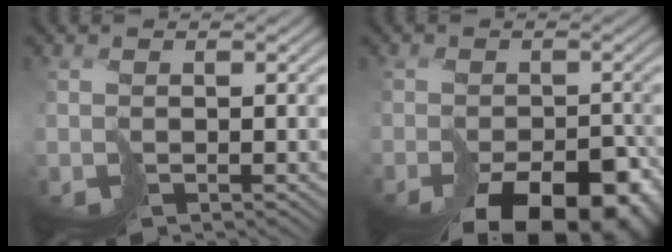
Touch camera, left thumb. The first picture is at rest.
{"total": 13.9, "force": [-9.3, 7.4, 7.2], "torque": [-0.087, -0.039, -0.091]}